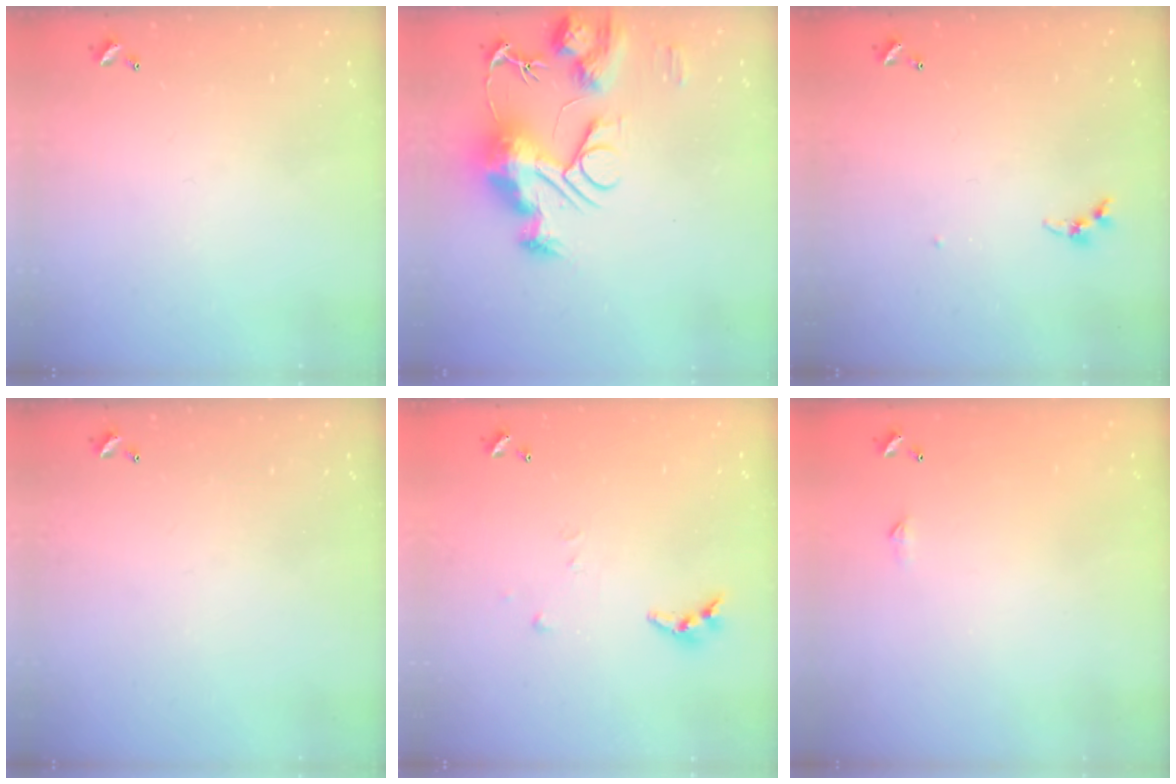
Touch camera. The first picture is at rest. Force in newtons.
{"total": 14.8, "press": 14.7, "slide": 1.3}
{"total": 3.8, "press": 3.8, "slide": 0.3}
{"total": 0.0}
{"total": 4.7, "press": 4.7, "slide": 0.3}
{"total": 2.3, "press": 2.3, "slide": 0.4}